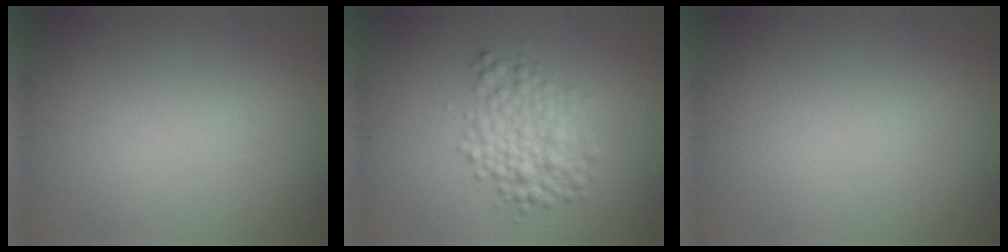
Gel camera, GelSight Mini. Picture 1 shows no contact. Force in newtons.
{"total": 4.0, "press": 4.0, "slide": 0.1}
{"total": 0.0}